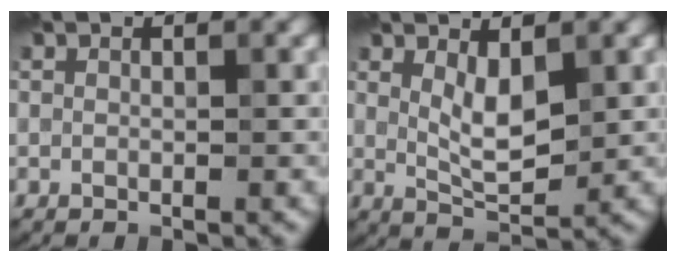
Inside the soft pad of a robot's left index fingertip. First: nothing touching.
{"total": 3.4, "force": [1.0, 1.3, 3.0], "torque": [-0.059, -0.007, 0.025]}